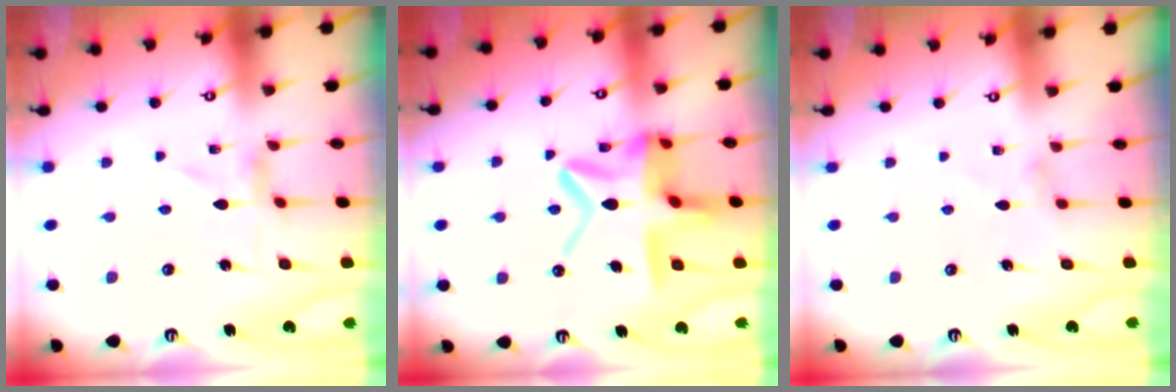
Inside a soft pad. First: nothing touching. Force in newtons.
{"total": 17.7, "press": 17.6, "slide": 1.6}
{"total": 1.2, "press": 1.1, "slide": 0.3}